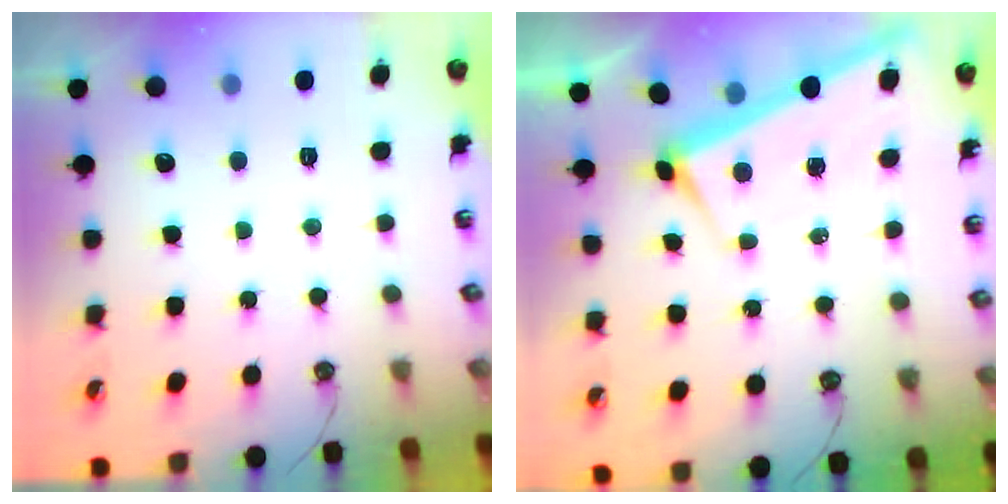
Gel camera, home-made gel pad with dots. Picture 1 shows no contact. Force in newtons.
{"total": 3.1, "press": 3.1, "slide": 0.1}